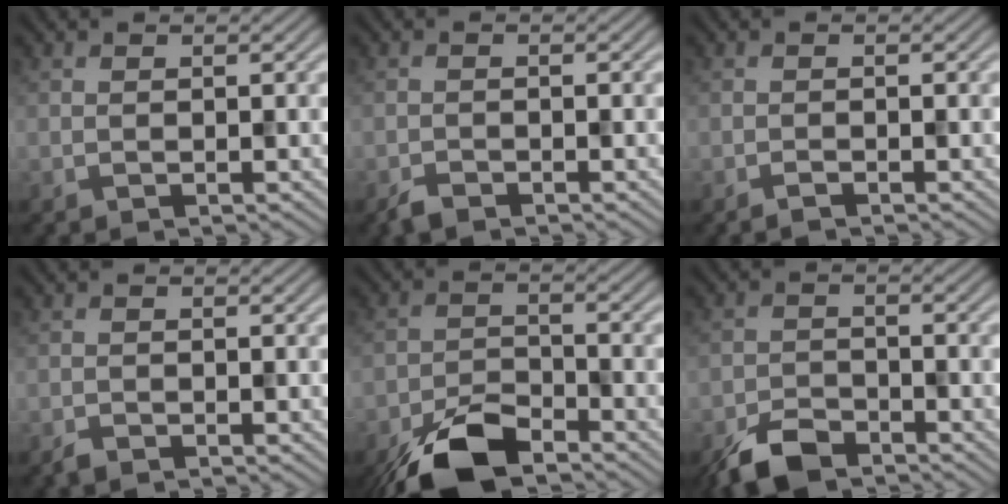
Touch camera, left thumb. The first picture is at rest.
{"total": 1.5, "force": [-1.3, 0.5, 0.5], "torque": [-0.012, -0.002, -0.029]}
{"total": 0.8, "force": [-0.7, 0.1, 0.4], "torque": [-0.008, 0.000, -0.014]}
{"total": 0.8, "force": [-0.7, 0.2, 0.3], "torque": [-0.006, 0.000, -0.015]}
{"total": 8.2, "force": [-6.0, 3.0, 4.6], "torque": [-0.081, -0.007, -0.124]}
{"total": 5.5, "force": [-4.3, 2.2, 2.5], "torque": [-0.043, -0.005, -0.089]}